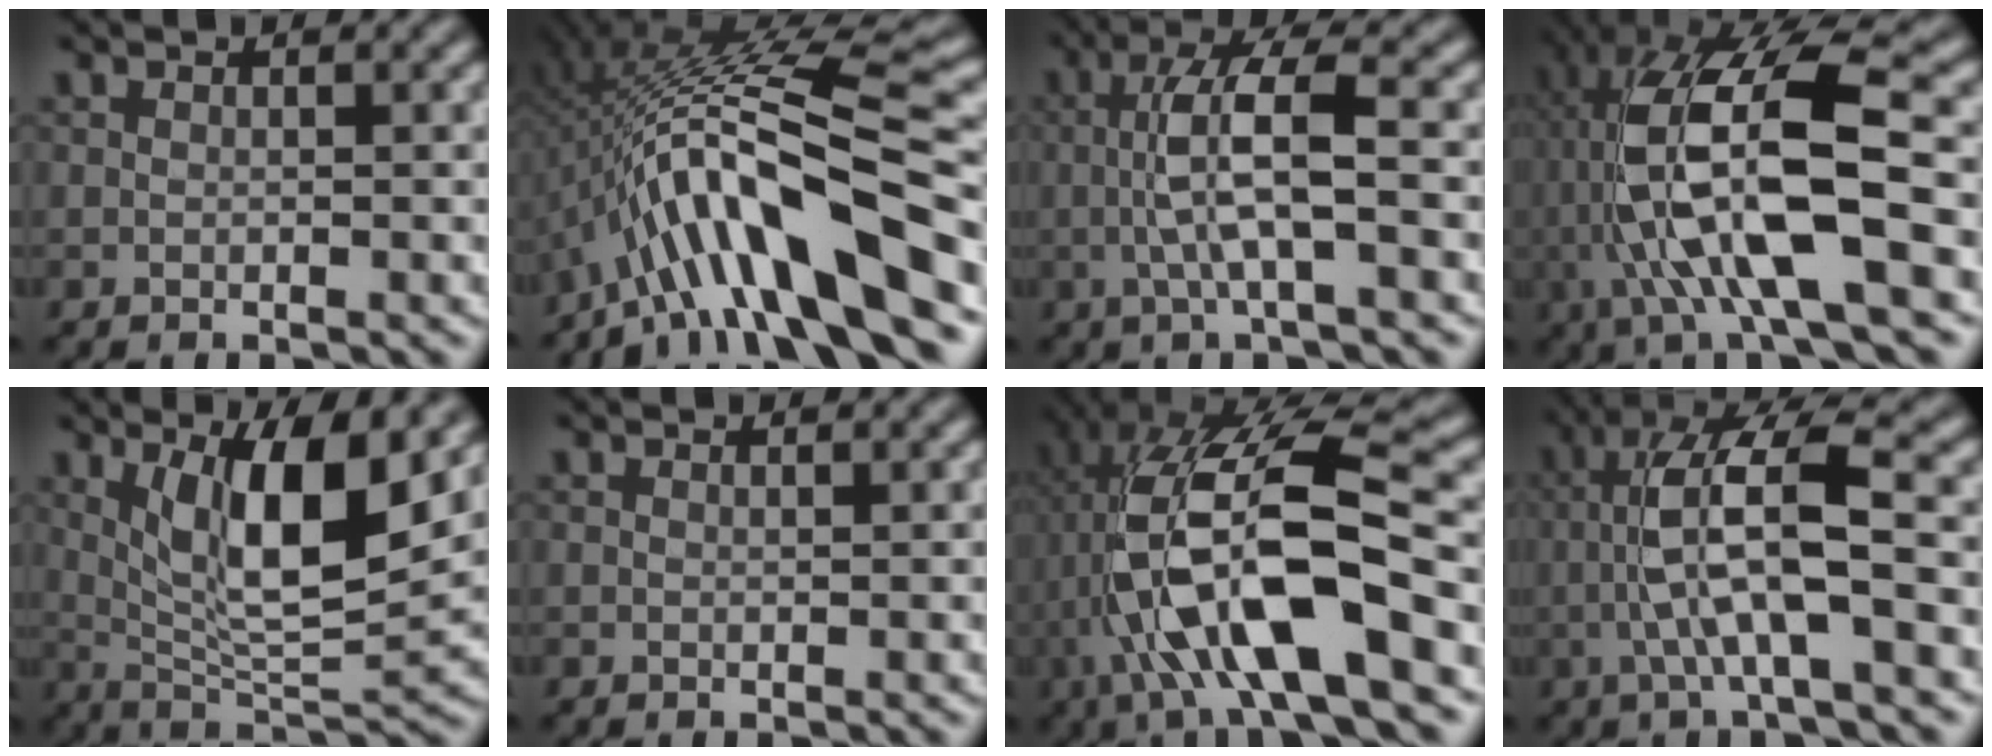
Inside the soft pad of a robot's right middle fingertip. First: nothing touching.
{"total": 12.7, "force": [-5.4, 2.5, 11.2], "torque": [-0.177, 0.033, -0.078]}
{"total": 5.7, "force": [-0.7, 1.0, 5.6], "torque": [-0.113, 0.020, -0.010]}
{"total": 12.6, "force": [-0.5, 3.9, 12.0], "torque": [-0.244, 0.011, -0.006]}
{"total": 8.3, "force": [2.6, 2.4, 7.5], "torque": [-0.130, -0.015, 0.060]}
{"total": 0.0}
{"total": 13.6, "force": [-2.1, 4.5, 12.6], "torque": [-0.234, 0.019, -0.036]}
{"total": 8.3, "force": [-1.0, 1.9, 8.0], "torque": [-0.160, 0.017, -0.011]}